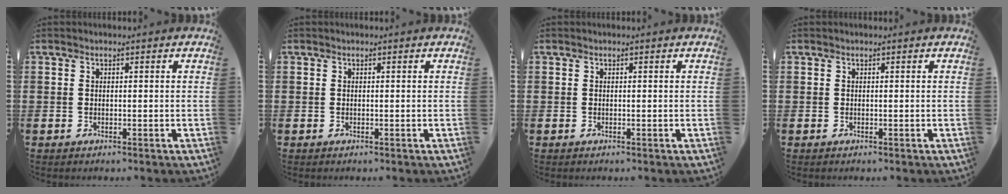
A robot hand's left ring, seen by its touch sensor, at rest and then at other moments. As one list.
[{"total": 0.0}, {"total": 0.0}, {"total": 0.0}]